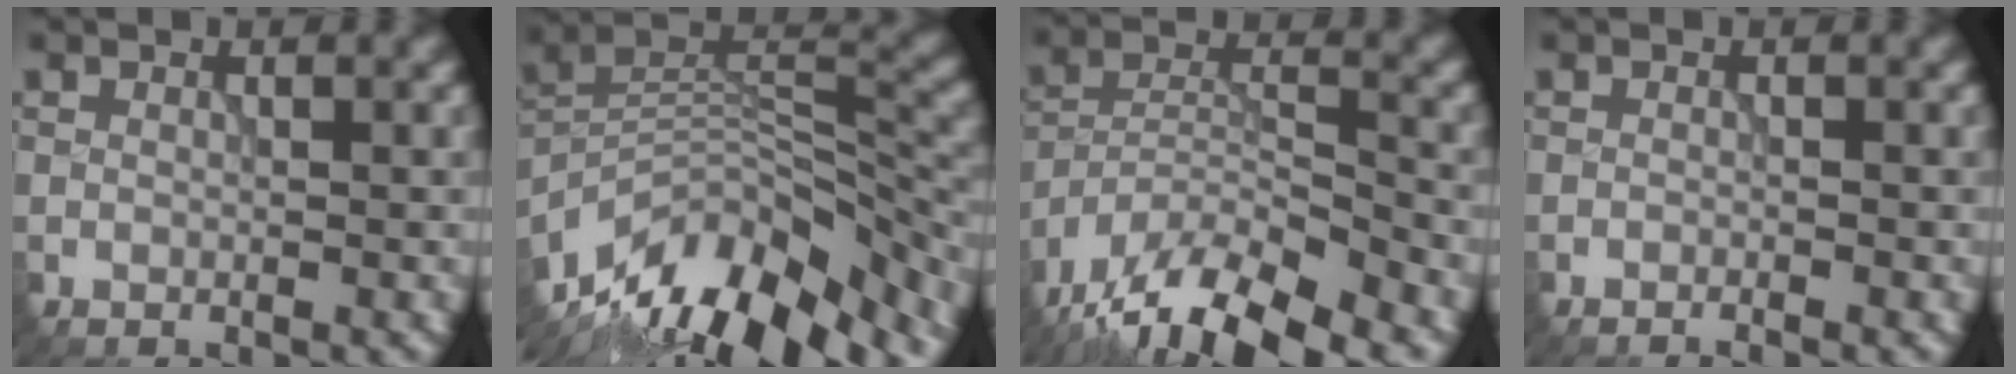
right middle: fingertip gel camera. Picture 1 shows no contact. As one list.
[{"total": 15.1, "force": [-11.0, 5.8, 8.5], "torque": [-0.177, 0.016, -0.191]}, {"total": 15.2, "force": [-12.7, 4.4, 7.2], "torque": [-0.130, -0.014, -0.193]}, {"total": 0.7, "force": [-0.7, -0.2, 0.3], "torque": [-0.002, 0.000, -0.014]}]